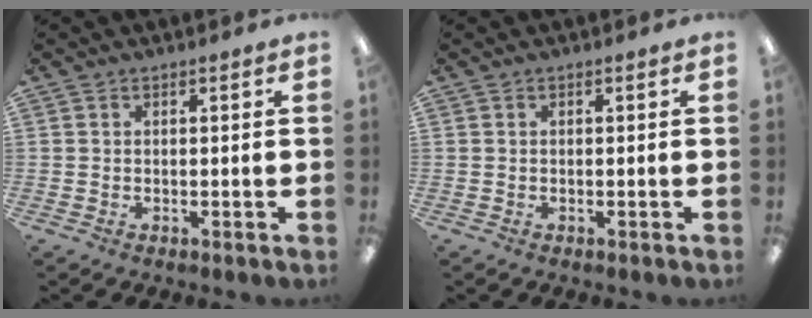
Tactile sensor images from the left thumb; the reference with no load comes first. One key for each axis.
{"total": 0.0}